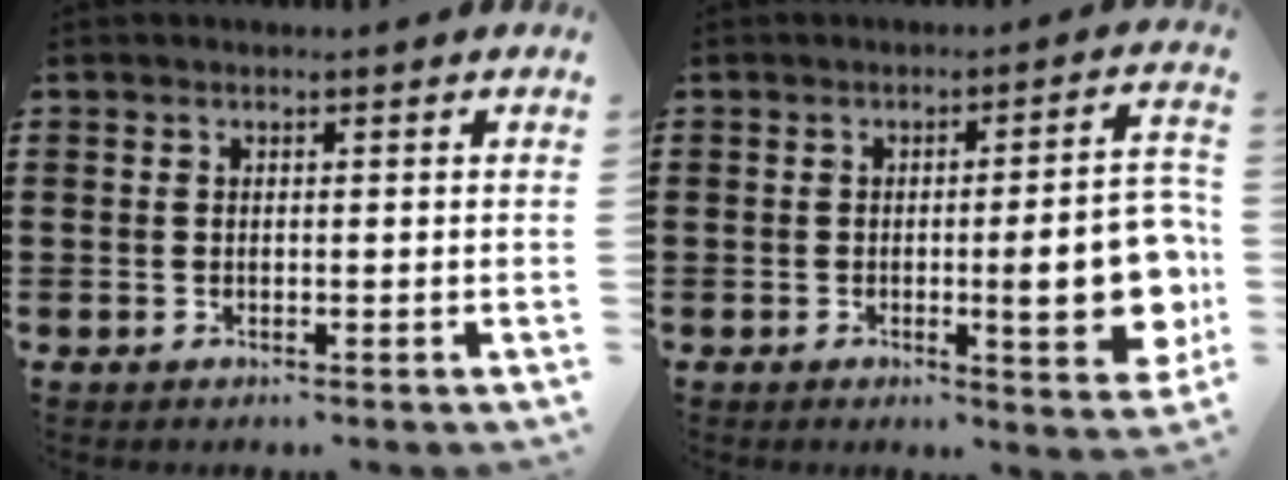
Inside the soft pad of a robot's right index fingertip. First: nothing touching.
{"total": 11.3, "force": [-1.7, 2.5, 10.9], "torque": [-0.142, -0.012, -0.026]}